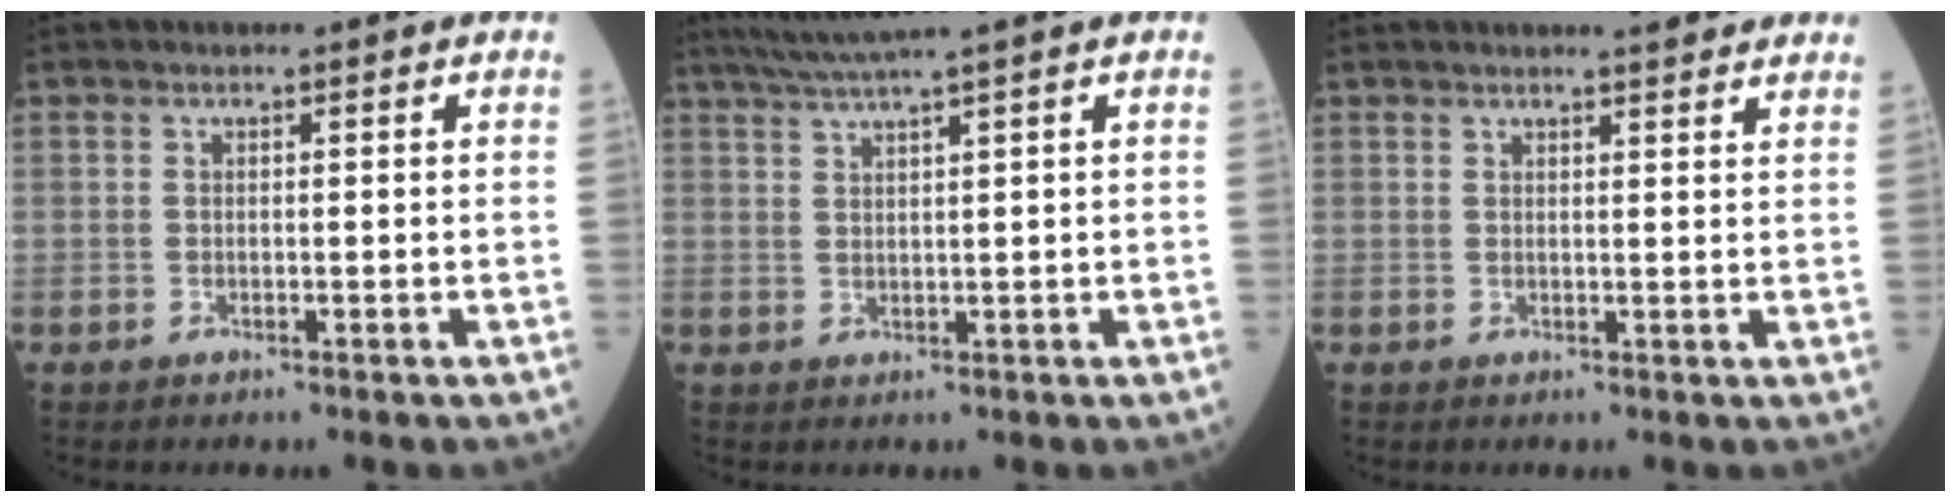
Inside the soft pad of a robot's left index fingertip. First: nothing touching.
{"total": 4.6, "force": [3.6, -1.6, 2.4], "torque": [-0.052, 0.009, 0.074]}
{"total": 5.0, "force": [4.5, 0.7, 2.1], "torque": [-0.020, 0.005, 0.043]}